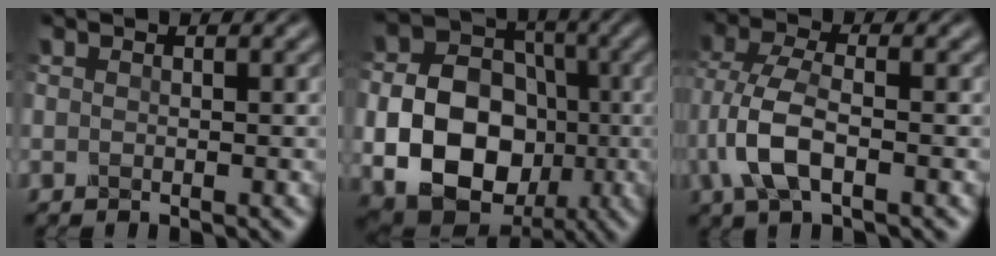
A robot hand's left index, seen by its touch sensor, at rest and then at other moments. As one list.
[{"total": 11.6, "force": [-2.4, 9.1, 6.9], "torque": [-0.121, -0.017, -0.046]}, {"total": 5.1, "force": [-1.5, 2.5, 4.2], "torque": [-0.109, 0.007, -0.034]}]